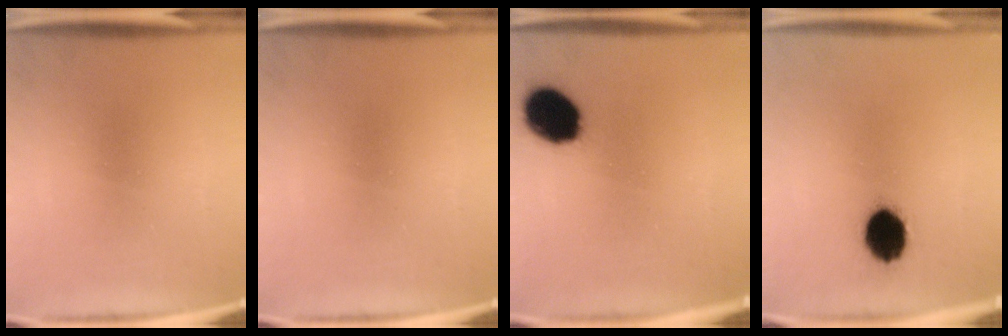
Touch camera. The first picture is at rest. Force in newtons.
{"total": 0.0}
{"total": 13.4}
{"total": 10.0}